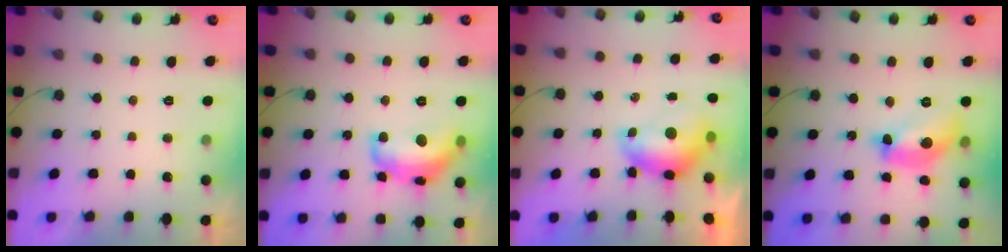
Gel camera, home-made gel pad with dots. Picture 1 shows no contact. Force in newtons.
{"total": 15.4, "press": 15.4, "slide": 1.3}
{"total": 7.6, "press": 7.5, "slide": 0.9}
{"total": 17.0, "press": 17.0, "slide": 0.9}